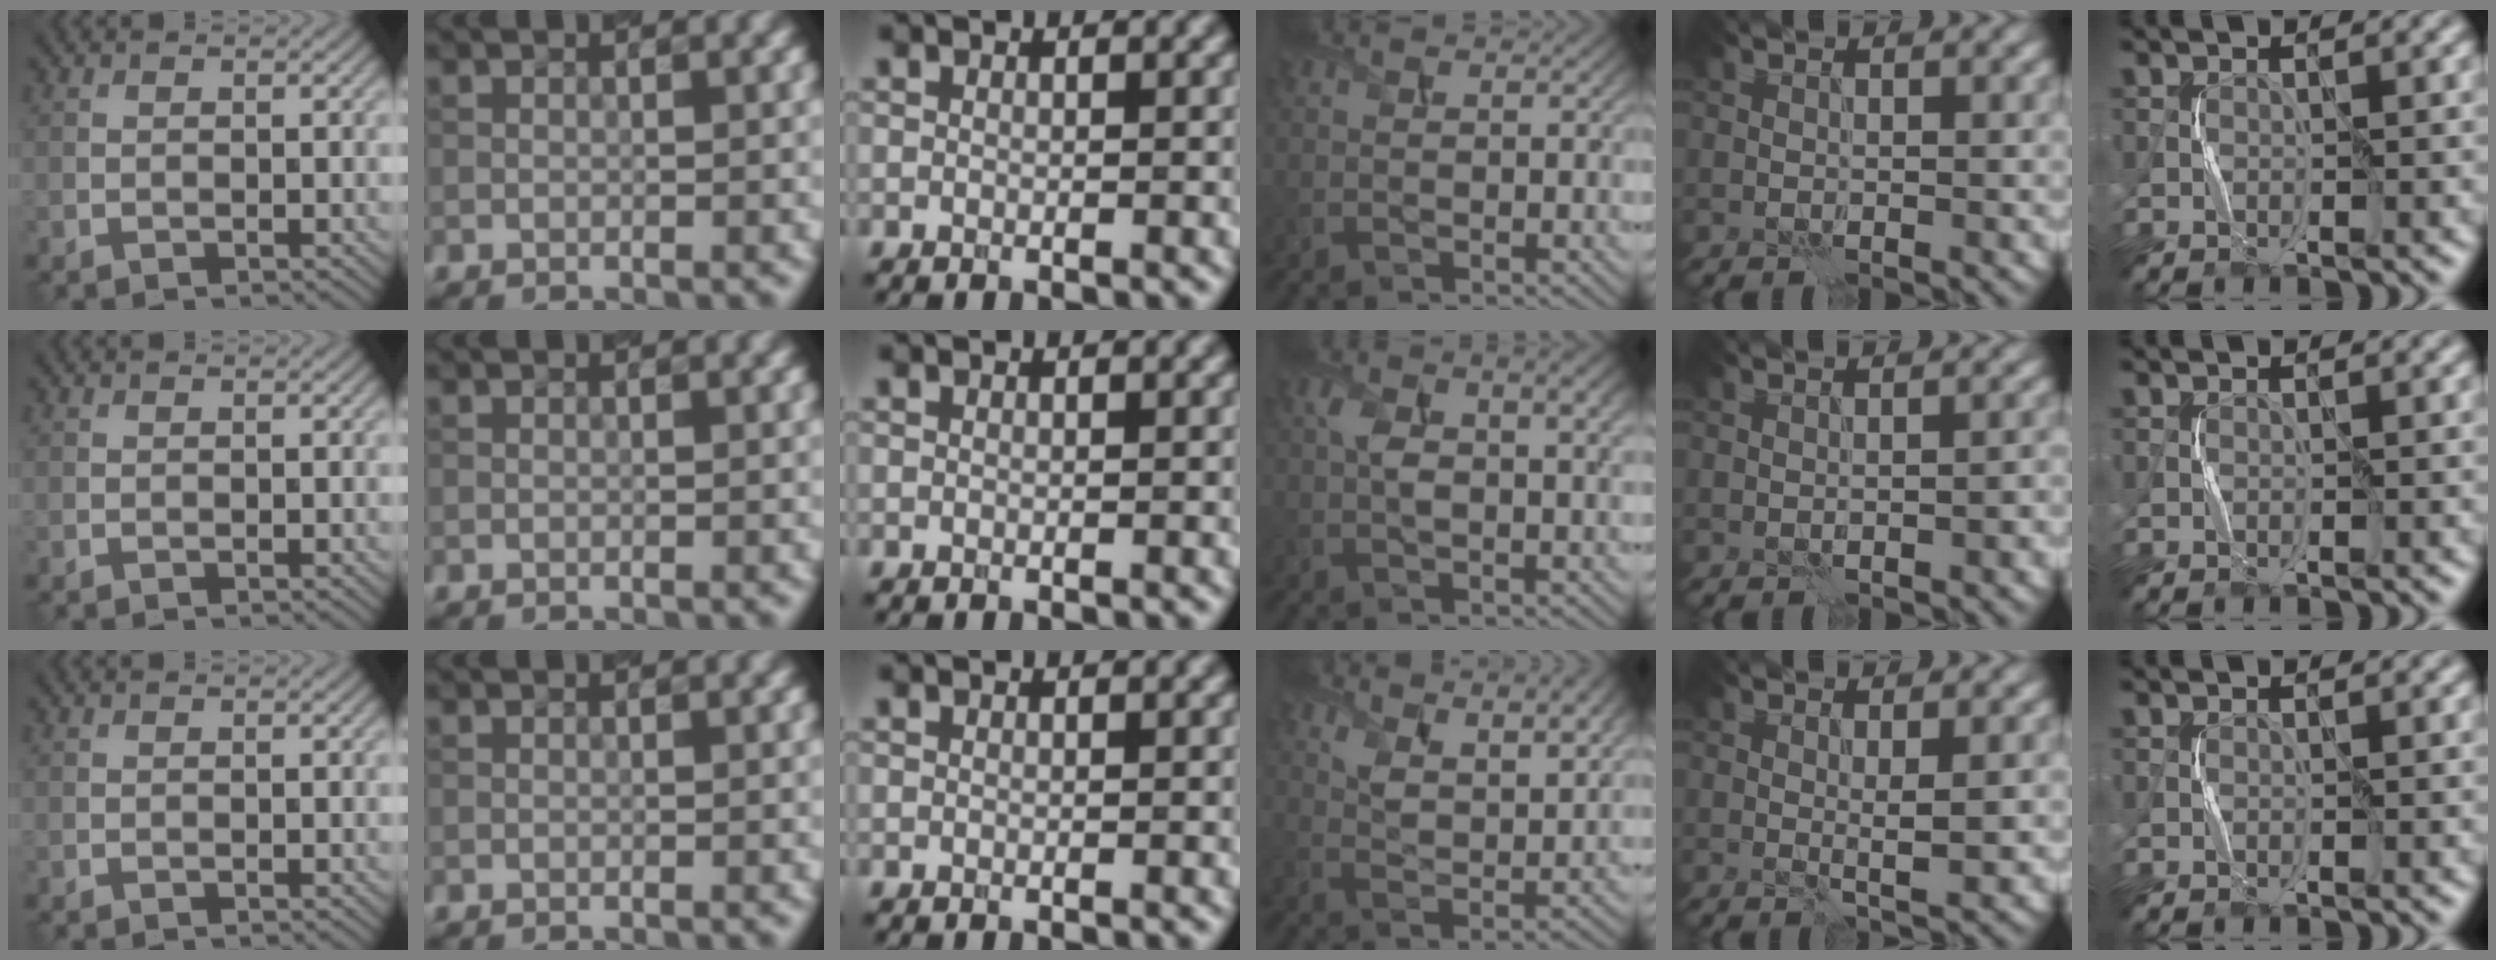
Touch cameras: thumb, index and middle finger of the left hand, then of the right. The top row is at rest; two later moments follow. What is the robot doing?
{"motion": "squeeze", "object": "air blower"}